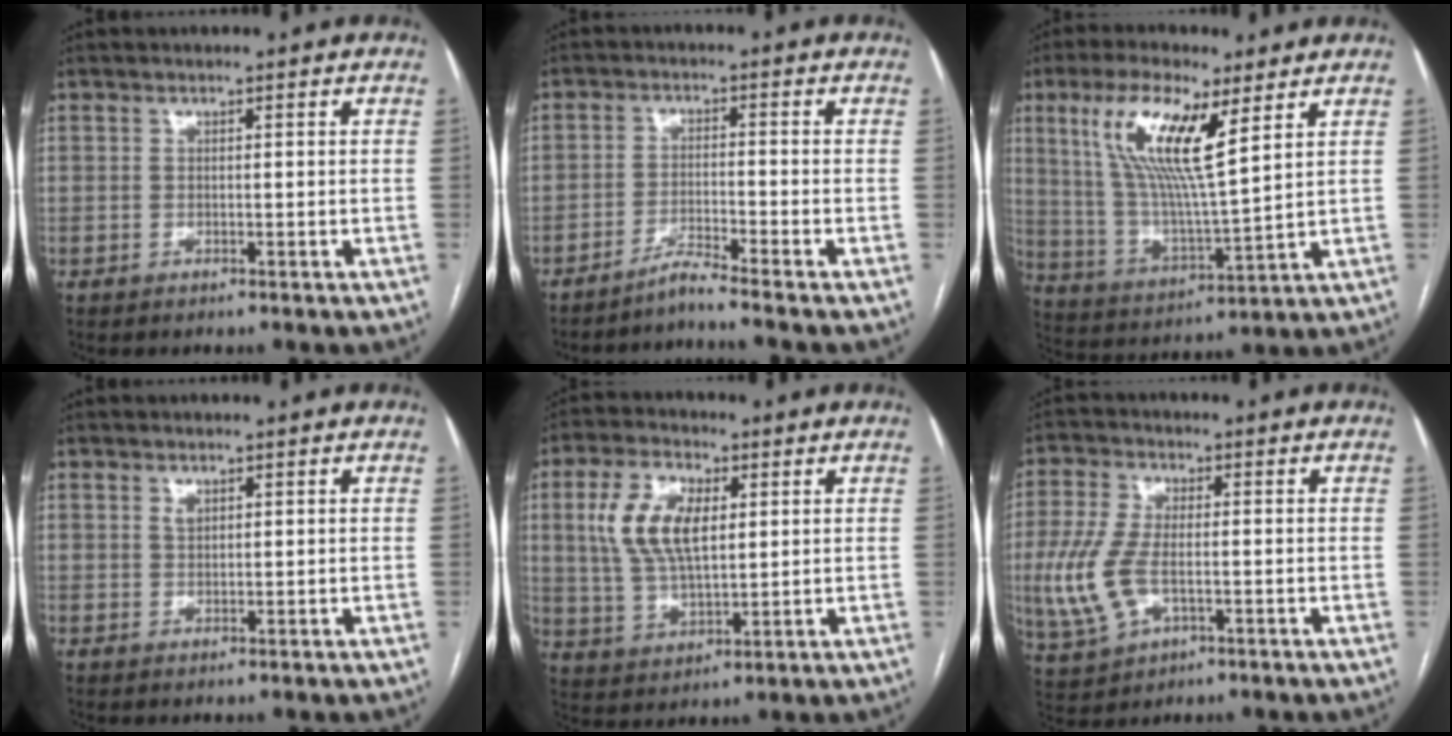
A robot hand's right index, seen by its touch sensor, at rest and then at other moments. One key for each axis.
{"total": 3.8, "fx": -3.2, "fy": -1.8, "fz": 0.9, "tx": -0.019, "ty": -0.018, "tz": -0.062}
{"total": 14.3, "fx": 6.4, "fy": 2.5, "fz": 12.6, "tx": -0.260, "ty": 0.004, "tz": 0.121}
{"total": 1.2, "fx": 0.7, "fy": 0.7, "fz": 0.6, "tx": -0.010, "ty": 0.000, "tz": 0.013}
{"total": 10.6, "fx": 2.7, "fy": 4.9, "fz": 9.0, "tx": -0.196, "ty": 0.014, "tz": 0.054}
{"total": 9.4, "fx": -1.7, "fy": 4.8, "fz": 7.9, "tx": -0.197, "ty": -0.002, "tz": -0.026}